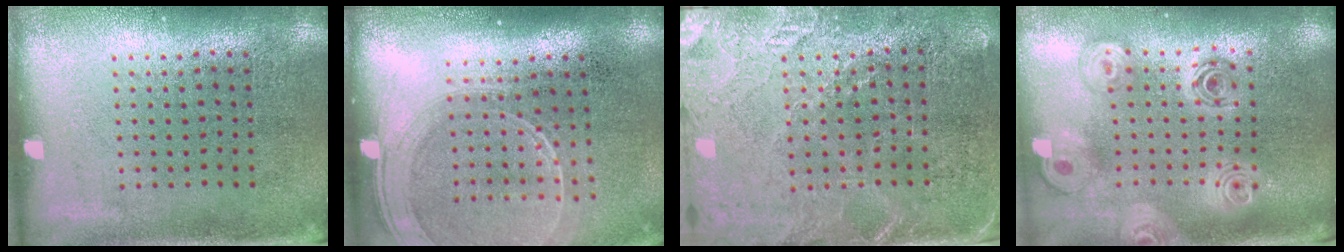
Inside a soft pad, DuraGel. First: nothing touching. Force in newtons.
{"total": 1.8, "press": 1.6, "slide": 0.8}
{"total": 3.0, "press": 2.7, "slide": 1.2}
{"total": 2.3, "press": 1.8, "slide": 1.4}